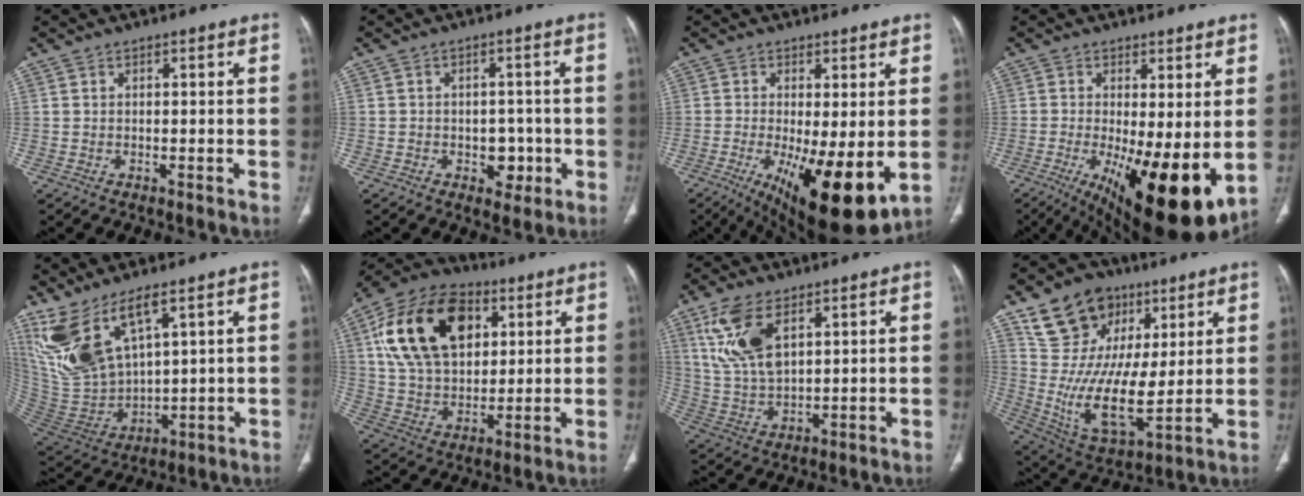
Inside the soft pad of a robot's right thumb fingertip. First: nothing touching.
{"total": 4.8, "force": [-1.4, 3.6, 2.8], "torque": [-0.004, 0.012, -0.015]}
{"total": 15.1, "force": [-3.3, 4.7, 14.0], "torque": [-0.203, -0.029, -0.033]}
{"total": 16.8, "force": [-2.8, 5.6, 15.5], "torque": [-0.215, -0.029, -0.019]}
{"total": 15.0, "force": [8.5, 6.0, 10.8], "torque": [-0.214, -0.041, 0.197]}
{"total": 22.9, "force": [7.6, 14.8, 15.7], "torque": [-0.266, -0.002, 0.133]}
{"total": 12.3, "force": [5.7, 6.1, 9.0], "torque": [-0.180, -0.018, 0.124]}
{"total": 20.1, "force": [10.1, 13.7, 10.7], "torque": [-0.163, -0.042, 0.194]}